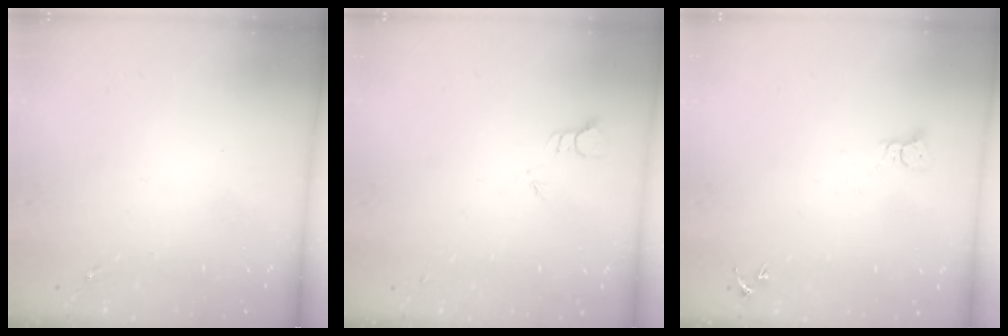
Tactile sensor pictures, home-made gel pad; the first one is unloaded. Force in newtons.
{"total": 2.0, "press": 2.0, "slide": 0.1}
{"total": 3.3, "press": 3.3, "slide": 0.1}